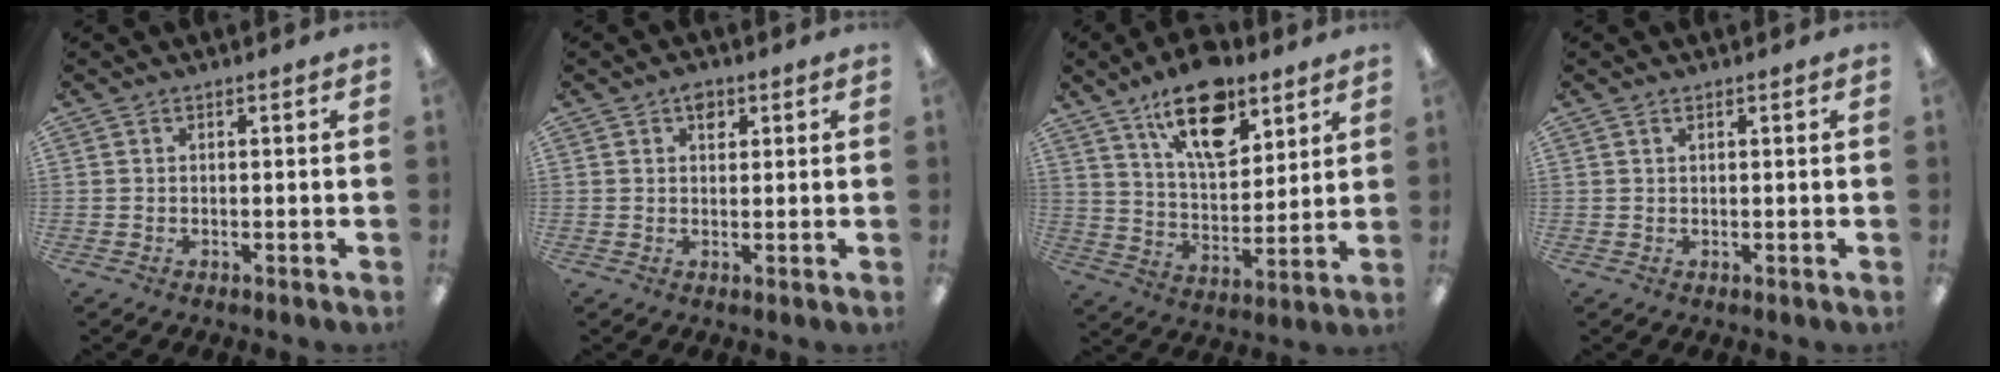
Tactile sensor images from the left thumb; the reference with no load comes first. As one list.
[{"total": 2.8, "force": [1.4, 1.8, 1.5], "torque": [-0.008, -0.006, 0.020]}, {"total": 17.0, "force": [10.7, 8.2, 10.4], "torque": [-0.159, -0.047, 0.184]}, {"total": 0.7, "force": [0.4, 0.3, 0.5], "torque": [-0.010, 0.002, 0.008]}]